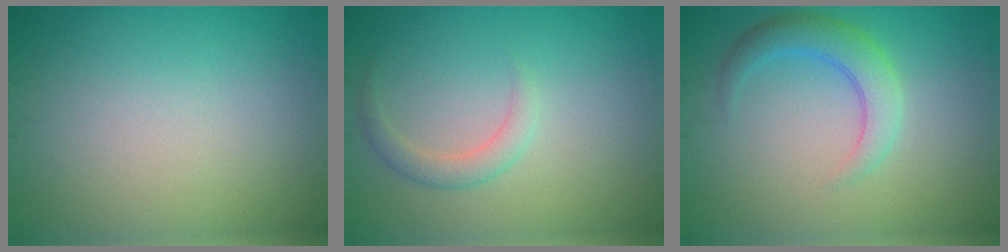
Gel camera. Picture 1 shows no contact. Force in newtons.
{"total": 1.7, "press": 1.7, "slide": 0.1}
{"total": 3.4, "press": 3.4, "slide": 0.0}